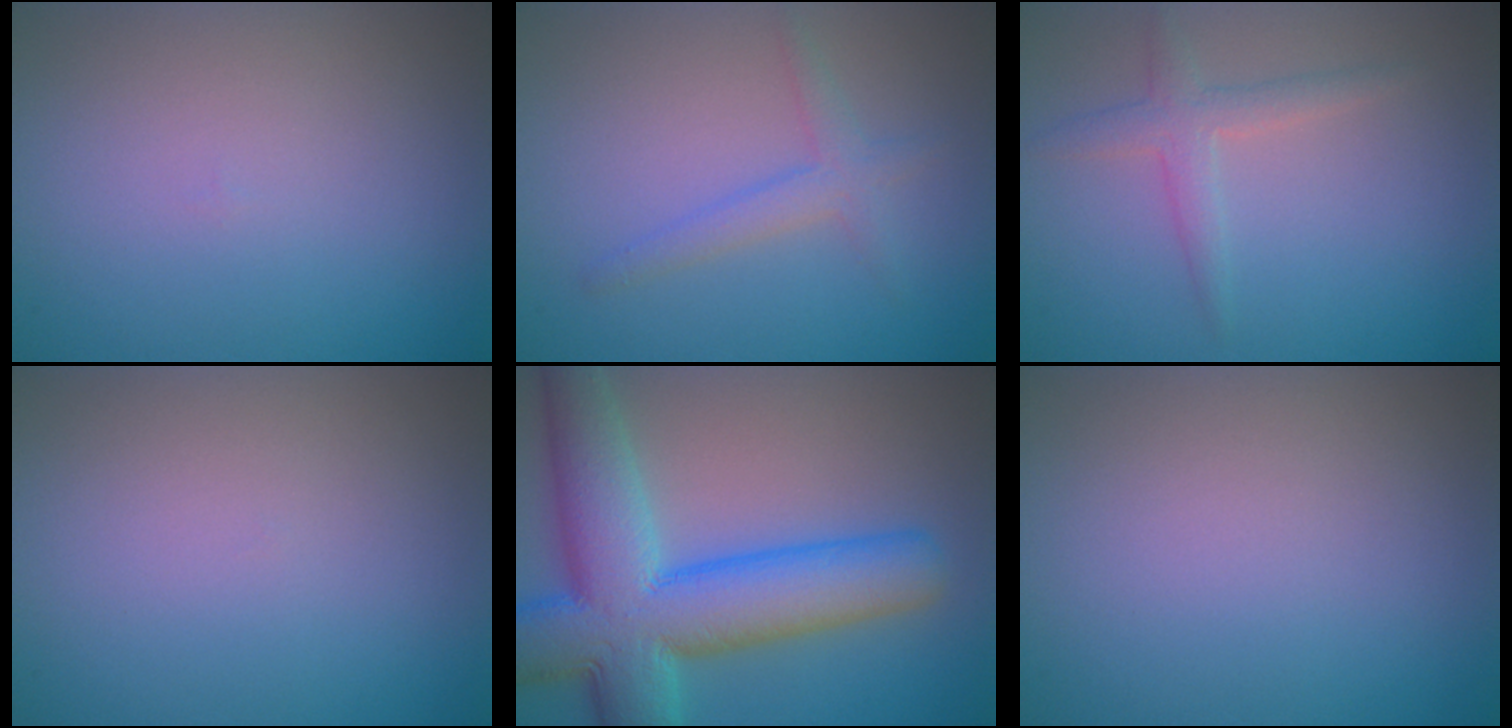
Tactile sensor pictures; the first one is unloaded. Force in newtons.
{"total": 2.0, "press": 2.0, "slide": 0.1}
{"total": 2.1, "press": 2.1, "slide": 0.0}
{"total": 0.0}
{"total": 12.1, "press": 12.1, "slide": 0.3}
{"total": 0.0}